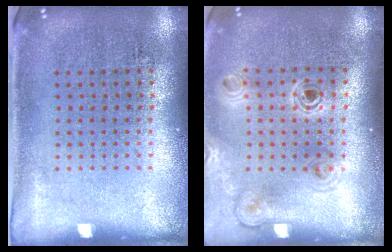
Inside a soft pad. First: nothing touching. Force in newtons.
{"total": 1.1, "press": 1.1, "slide": 0.1}